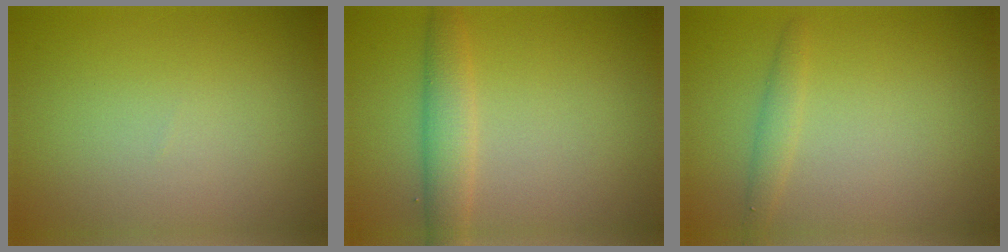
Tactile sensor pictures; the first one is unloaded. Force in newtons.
{"total": 2.8, "press": 2.8, "slide": 0.1}
{"total": 1.3, "press": 1.3, "slide": 0.0}